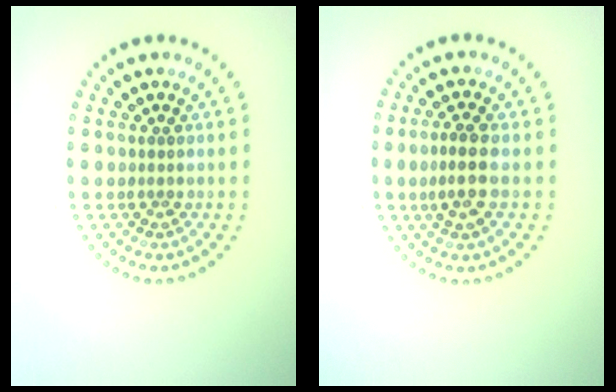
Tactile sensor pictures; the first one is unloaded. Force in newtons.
{"total": 2.5, "press": 2.3, "slide": 0.9}